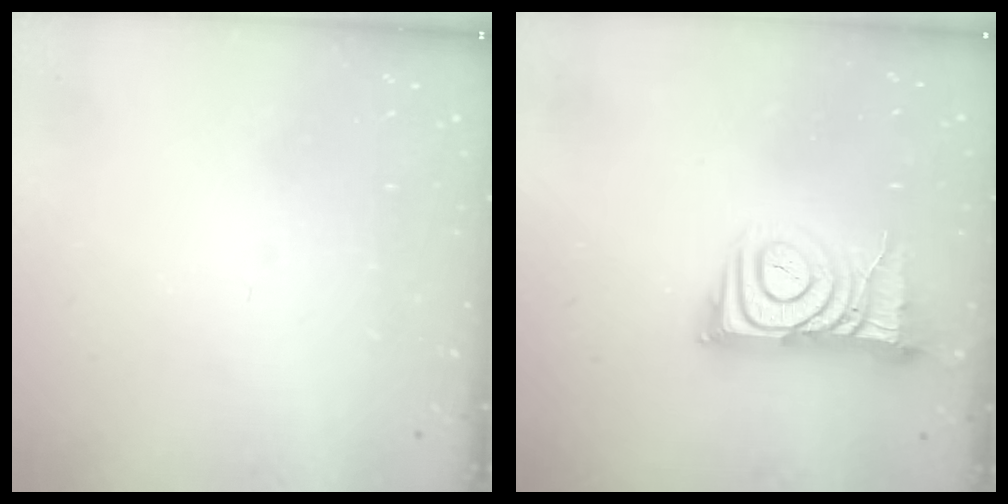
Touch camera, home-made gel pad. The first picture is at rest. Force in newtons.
{"total": 11.3, "press": 11.2, "slide": 1.0}